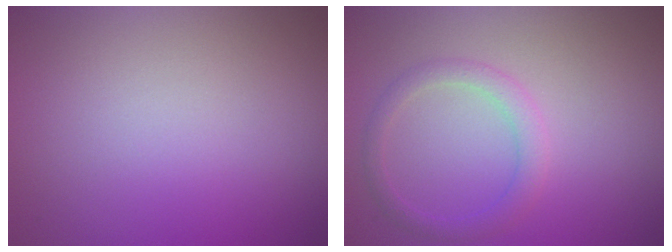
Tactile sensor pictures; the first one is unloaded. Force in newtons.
{"total": 2.0, "press": 2.0, "slide": 0.1}